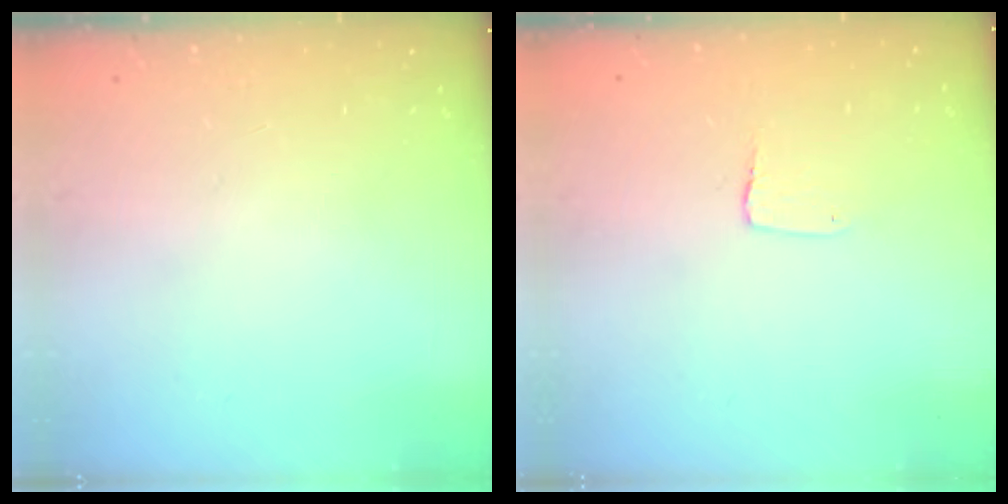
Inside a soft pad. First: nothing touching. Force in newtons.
{"total": 3.5, "press": 3.4, "slide": 0.3}